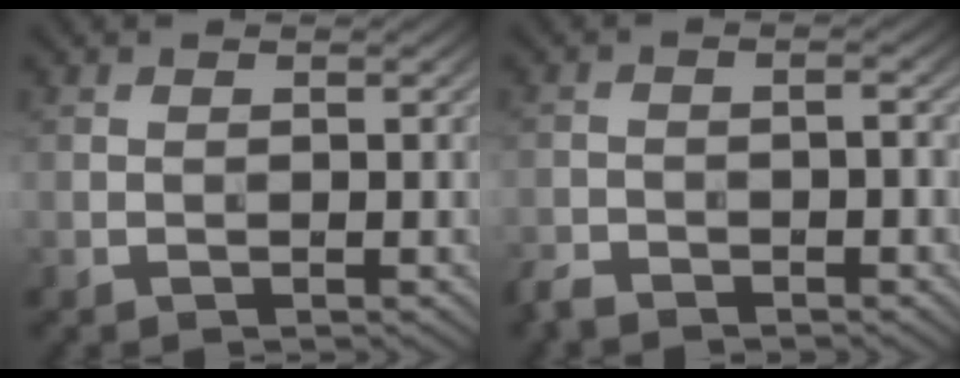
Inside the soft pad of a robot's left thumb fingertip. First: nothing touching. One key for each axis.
{"total": 3.3, "fx": -2.8, "fy": 0.8, "fz": 1.6, "tx": -0.033, "ty": -0.002, "tz": -0.059}